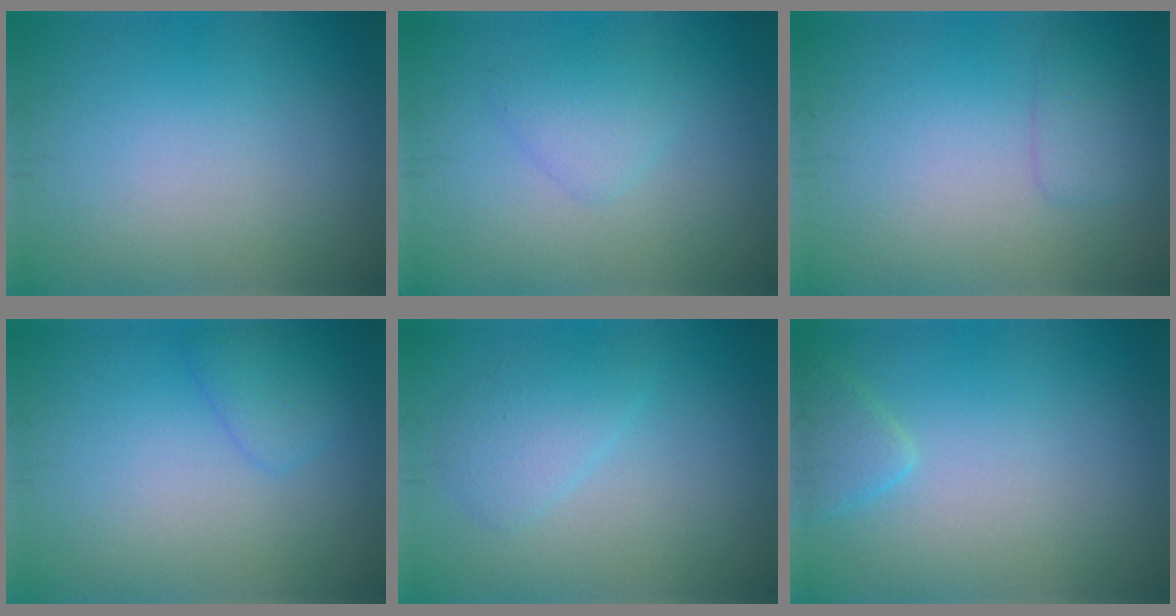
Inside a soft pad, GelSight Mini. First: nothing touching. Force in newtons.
{"total": 1.9, "press": 1.8, "slide": 0.1}
{"total": 1.7, "press": 1.7, "slide": 0.1}
{"total": 1.8, "press": 1.8, "slide": 0.1}
{"total": 2.3, "press": 2.3, "slide": 0.2}
{"total": 1.6, "press": 1.6, "slide": 0.1}